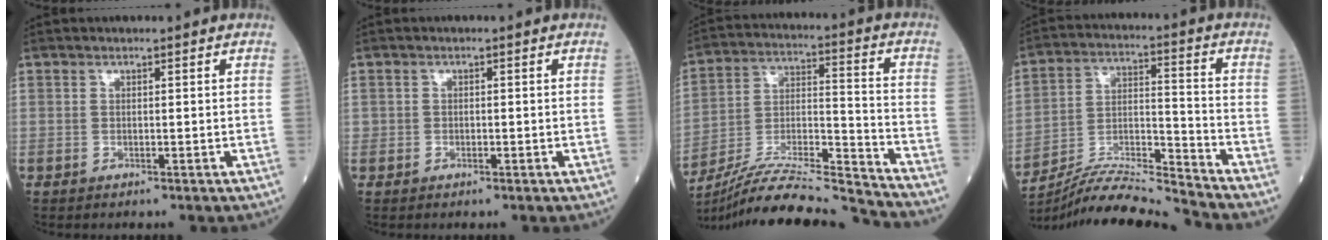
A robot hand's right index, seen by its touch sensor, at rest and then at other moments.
{"total": 1.0, "force": [-0.2, 0.9, 0.3], "torque": [-0.003, 0.002, -0.001]}
{"total": 21.5, "force": [-20.4, -1.0, 6.8], "torque": [-0.148, -0.011, -0.341]}
{"total": 12.8, "force": [-12.4, -2.2, 2.5], "torque": [-0.045, 0.021, -0.230]}